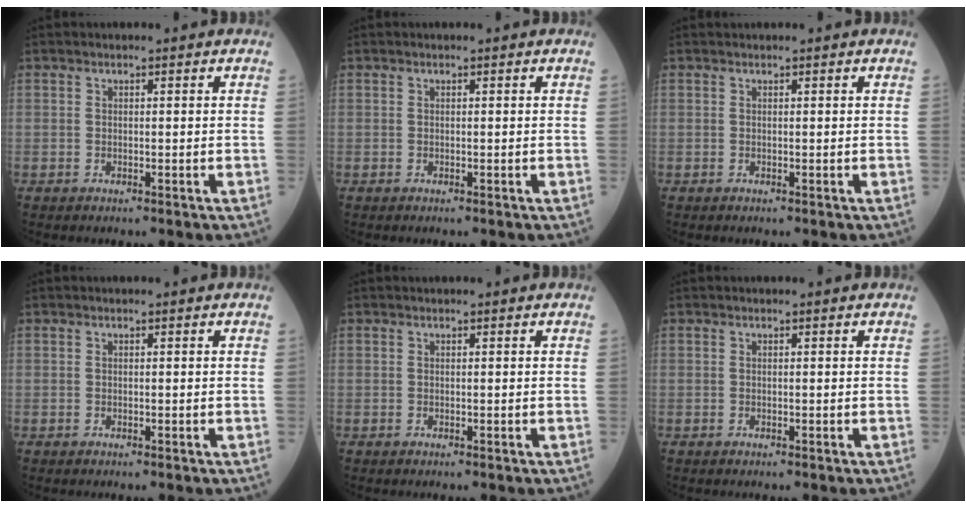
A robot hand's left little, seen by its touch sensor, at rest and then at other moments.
{"total": 0.0}
{"total": 0.0}
{"total": 0.0}
{"total": 0.0}
{"total": 0.0}